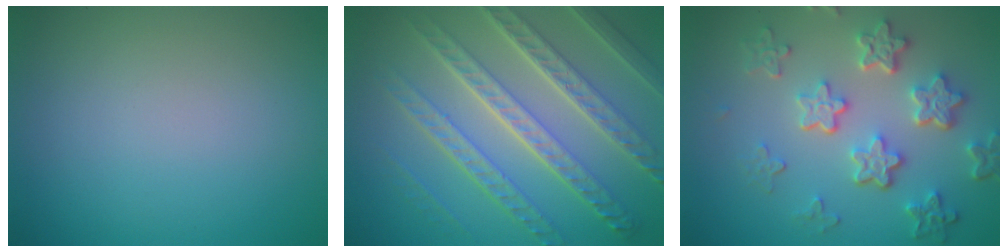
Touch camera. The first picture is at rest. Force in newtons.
{"total": 8.8, "press": 6.3, "slide": 6.2}
{"total": 5.8, "press": 4.3, "slide": 3.8}